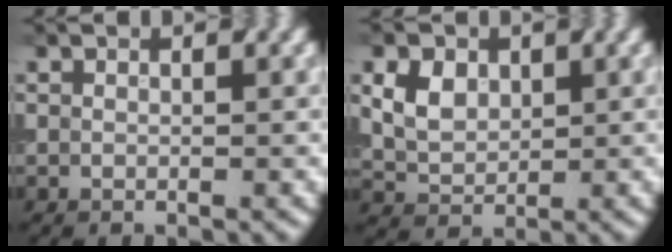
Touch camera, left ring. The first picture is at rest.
{"total": 4.1, "force": [1.4, 2.9, 2.5], "torque": [-0.062, 0.014, 0.031]}